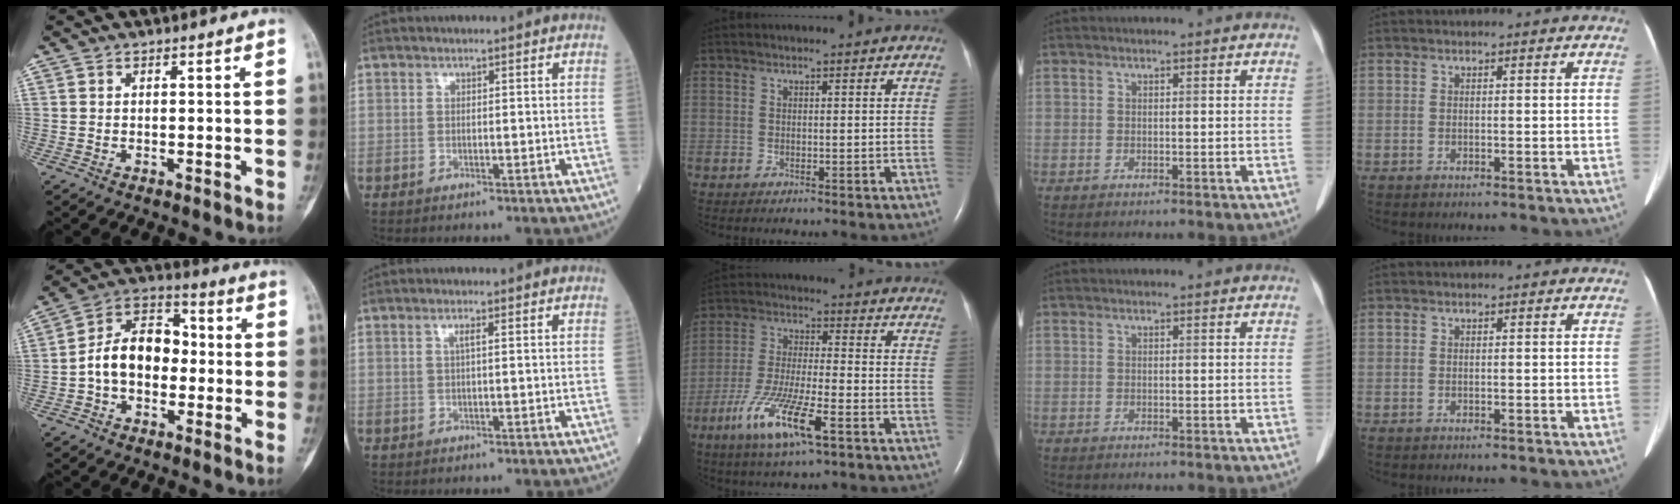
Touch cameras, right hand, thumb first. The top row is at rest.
{"thumb": {"total": 12.1, "force": [-1.2, 8.4, 8.7], "torque": [-0.128, 0.042, -0.035]}, "index": {"total": 1.1, "force": [0.3, -0.1, 1.0], "torque": [-0.021, 0.002, 0.004]}, "middle": {"total": 12.0, "force": [-6.2, 1.8, 10.2], "torque": [-0.207, -0.019, -0.112]}}